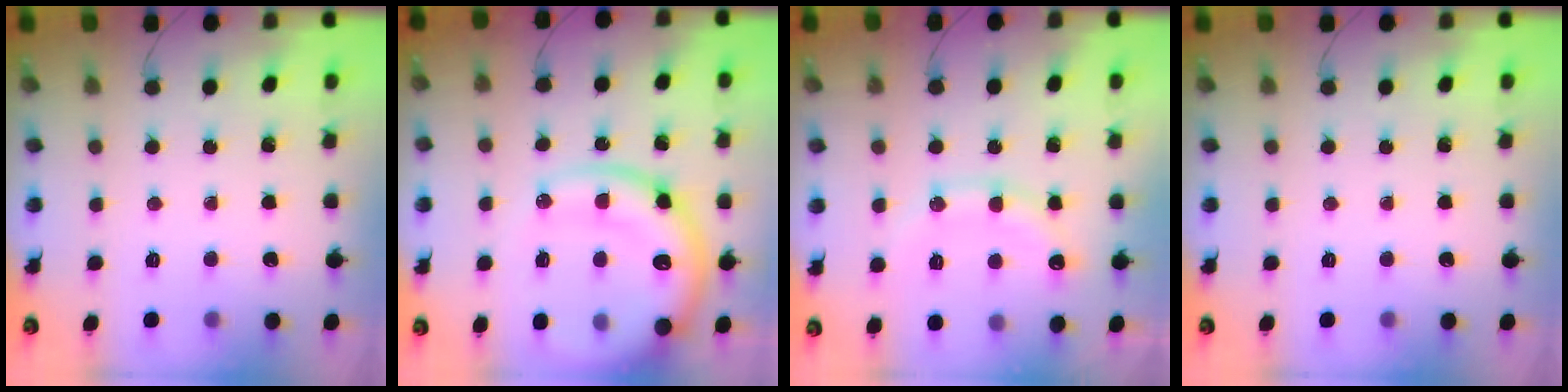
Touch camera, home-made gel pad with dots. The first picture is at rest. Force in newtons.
{"total": 19.4, "press": 18.9, "slide": 4.4}
{"total": 14.1, "press": 14.0, "slide": 1.2}
{"total": 0.0}